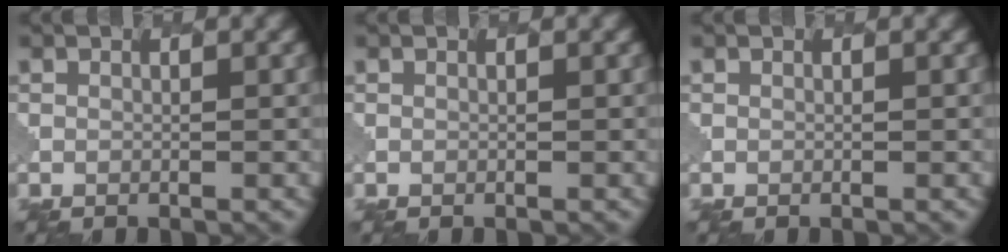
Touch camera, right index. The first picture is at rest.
{"total": 0.0}
{"total": 0.0}